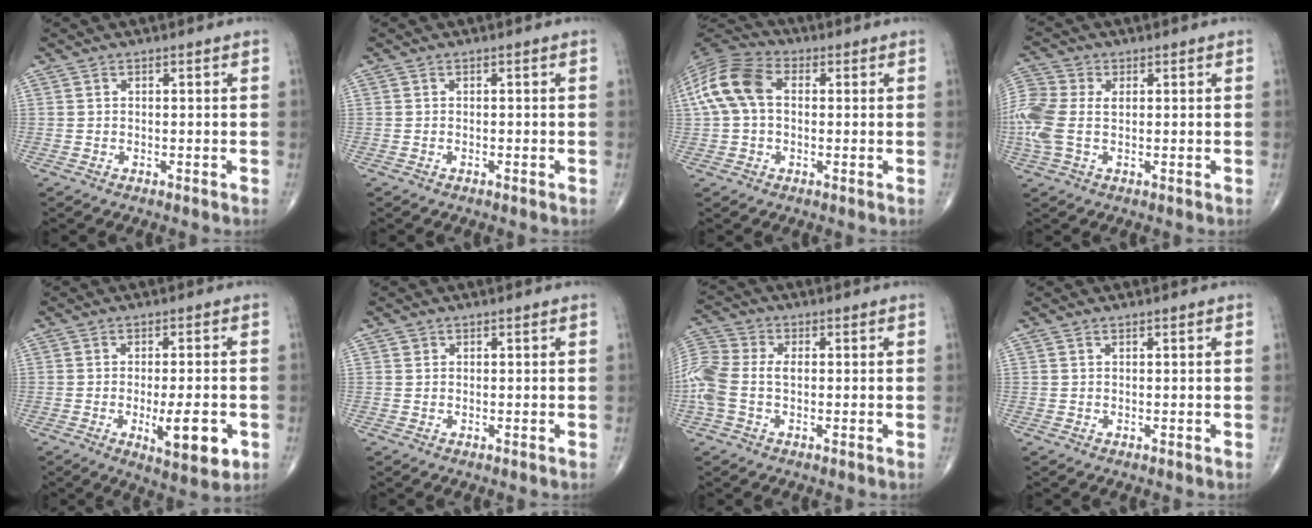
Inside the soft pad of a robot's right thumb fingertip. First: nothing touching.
{"total": 0.0}
{"total": 11.9, "force": [1.4, 8.0, 8.7], "torque": [-0.184, 0.033, 0.017]}
{"total": 10.2, "force": [0.5, 6.5, 7.9], "torque": [-0.222, 0.017, 0.010]}
{"total": 9.5, "force": [-2.6, 2.9, 8.6], "torque": [-0.119, -0.010, -0.031]}
{"total": 0.7, "force": [0.3, 0.6, 0.1], "torque": [0.006, 0.000, 0.004]}
{"total": 10.7, "force": [-0.4, 7.0, 8.1], "torque": [-0.215, 0.024, -0.009]}
{"total": 0.0}